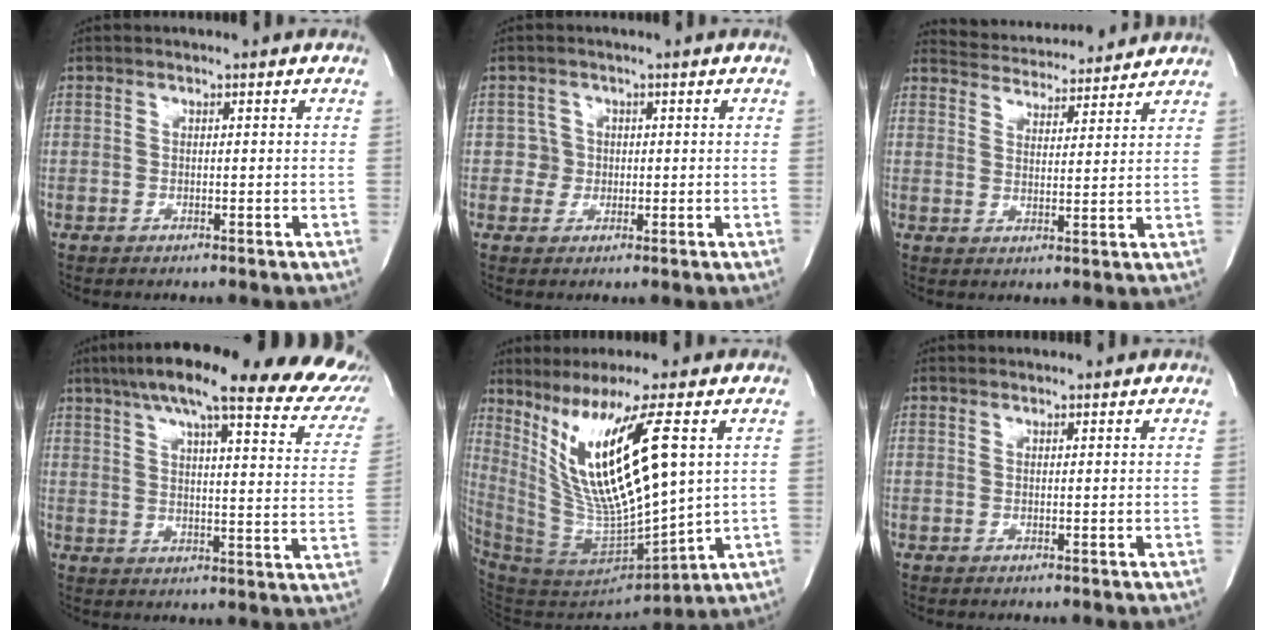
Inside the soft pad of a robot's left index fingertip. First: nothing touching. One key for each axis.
{"total": 2.2, "fx": 0.2, "fy": 2.2, "fz": -0.3, "tx": 0.015, "ty": 0.006, "tz": -0.001}
{"total": 11.0, "fx": 10.8, "fy": 1.8, "fz": 1.6, "tx": -0.027, "ty": 0.016, "tz": 0.151}
{"total": 29.7, "fx": 23.5, "fy": 4.9, "fz": 17.6, "tx": -0.216, "ty": -0.007, "tz": 0.281}
{"total": 16.9, "fx": 6.3, "fy": 1.2, "fz": 15.6, "tx": -0.310, "ty": -0.029, "tz": 0.129}
{"total": 1.5, "fx": 1.5, "fy": 0.1, "fz": 0.1, "tx": -0.006, "ty": 0.014, "tz": 0.024}